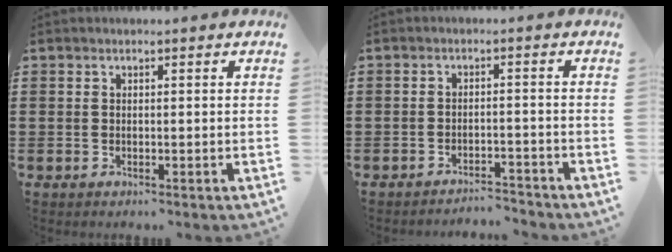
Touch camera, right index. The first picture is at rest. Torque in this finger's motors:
{"motor_torque": [-0.45, 0.56, 0.01, 0.00]}